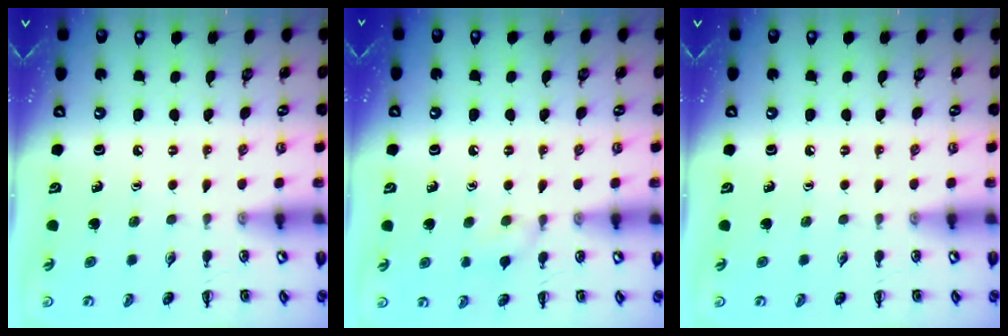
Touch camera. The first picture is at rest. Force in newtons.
{"total": 7.2, "press": 6.9, "slide": 2.2}
{"total": 0.0}